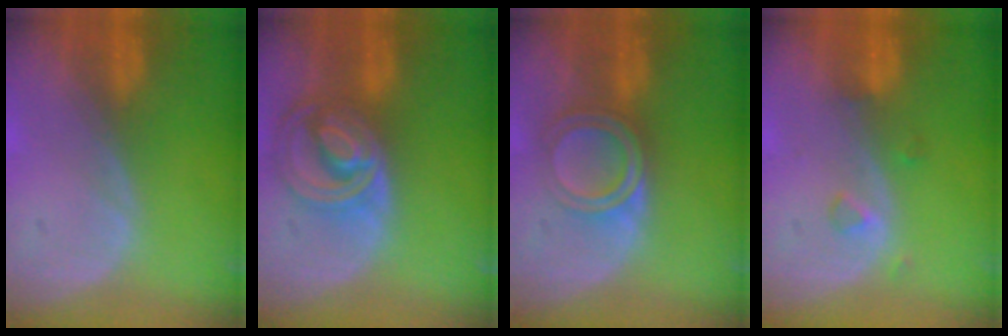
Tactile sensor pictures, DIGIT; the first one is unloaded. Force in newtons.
{"total": 8.6, "press": 7.4, "slide": 4.4}
{"total": 6.0, "press": 5.2, "slide": 3.0}
{"total": 1.8, "press": 1.8, "slide": 0.1}